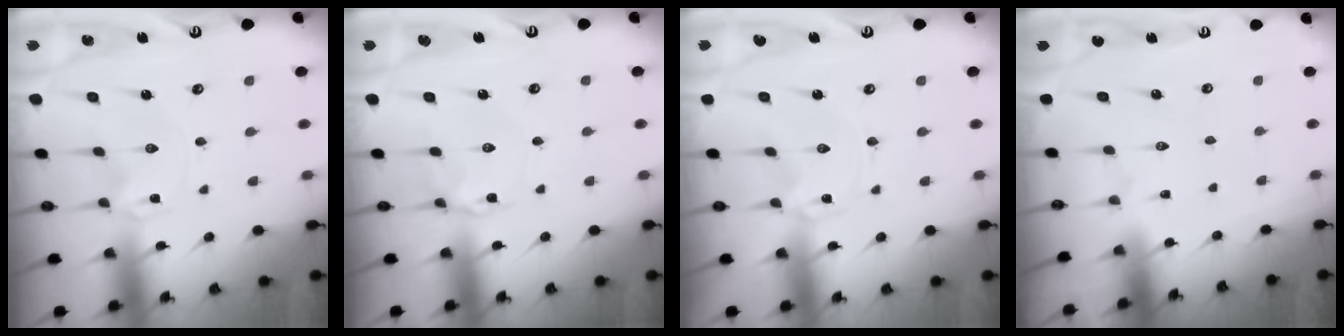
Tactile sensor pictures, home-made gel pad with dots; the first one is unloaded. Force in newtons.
{"total": 2.7, "press": 2.7, "slide": 0.2}
{"total": 0.0}
{"total": 1.6, "press": 1.6, "slide": 0.1}